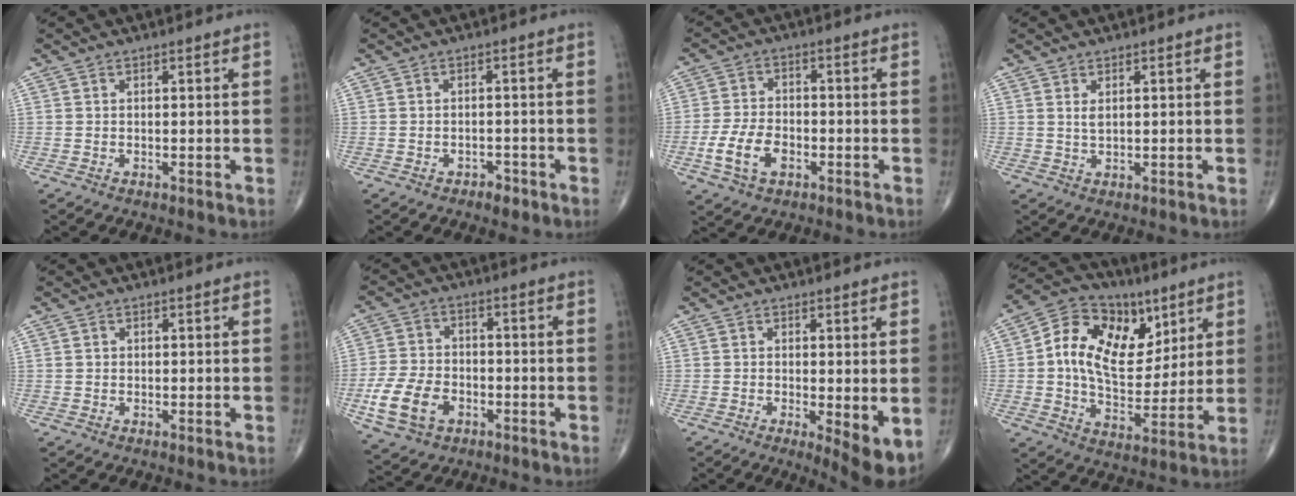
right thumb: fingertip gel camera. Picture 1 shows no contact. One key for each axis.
{"total": 2.1, "fx": -1.4, "fy": 1.3, "fz": 0.8, "tx": -0.009, "ty": 0.010, "tz": -0.018}
{"total": 8.2, "fx": -3.1, "fy": 5.0, "fz": 5.8, "tx": -0.119, "ty": 0.014, "tz": -0.059}
{"total": 1.4, "fx": 0.5, "fy": 0.5, "fz": 1.2, "tx": -0.024, "ty": -0.004, "tz": 0.014}
{"total": 0.6, "fx": -0.1, "fy": 0.6, "fz": 0.2, "tx": 0.000, "ty": 0.002, "tz": -0.002}
{"total": 10.8, "fx": -3.9, "fy": 7.4, "fz": 6.8, "tx": -0.130, "ty": 0.015, "tz": -0.073}
{"total": 6.0, "fx": -1.0, "fy": 1.7, "fz": 5.7, "tx": -0.085, "ty": -0.018, "tz": -0.015}
{"total": 17.8, "fx": 5.7, "fy": 12.0, "fz": 11.9, "tx": -0.172, "ty": -0.006, "tz": 0.100}